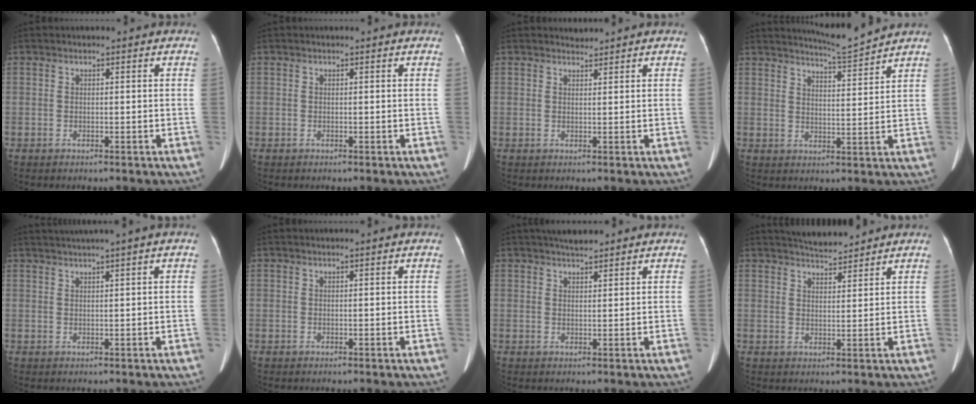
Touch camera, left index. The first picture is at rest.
{"total": 0.0}
{"total": 1.0, "force": [0.9, -0.1, -0.3], "torque": [-0.006, -0.002, 0.017]}
{"total": 5.9, "force": [5.7, -1.6, 0.6], "torque": [-0.025, -0.020, 0.095]}
{"total": 4.2, "force": [3.2, -1.3, 2.5], "torque": [-0.037, 0.018, 0.057]}
{"total": 0.0}
{"total": 3.8, "force": [3.3, 0.8, 1.7], "torque": [-0.025, 0.017, 0.055]}
{"total": 5.2, "force": [5.0, 0.5, 1.2], "torque": [-0.024, 0.012, 0.084]}